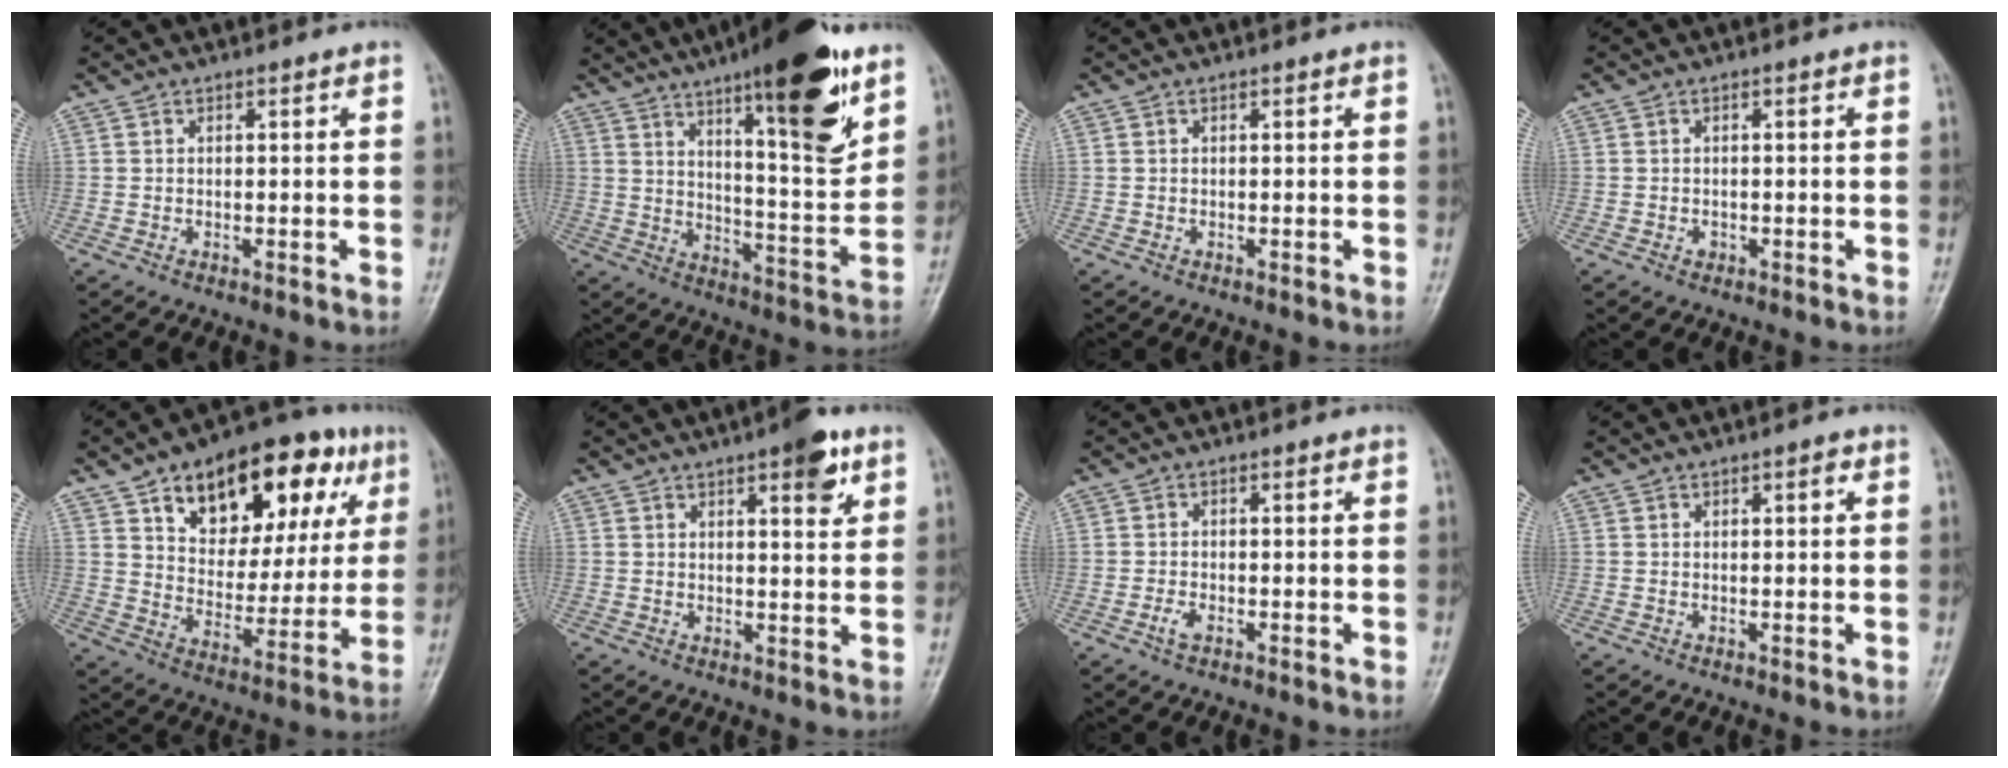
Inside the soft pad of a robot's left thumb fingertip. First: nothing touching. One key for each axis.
{"total": 21.2, "fx": 12.3, "fy": 5.0, "fz": 16.5, "tx": -0.214, "ty": -0.065, "tz": 0.189}
{"total": 0.0}
{"total": 0.9, "fx": -0.4, "fy": 0.8, "fz": 0.4, "tx": -0.001, "ty": 0.003, "tz": -0.006}
{"total": 23.7, "fx": 11.2, "fy": 12.9, "fz": 16.3, "tx": -0.187, "ty": -0.011, "tz": 0.172}
{"total": 6.7, "fx": 3.7, "fy": 2.0, "fz": 5.2, "tx": -0.057, "ty": -0.014, "tz": 0.045}
{"total": 1.9, "fx": -1.0, "fy": 0.9, "fz": 1.4, "tx": -0.031, "ty": 0.005, "tz": -0.020}
{"total": 1.4, "fx": 0.6, "fy": 0.5, "fz": 1.2, "tx": -0.014, "ty": 0.002, "tz": 0.007}